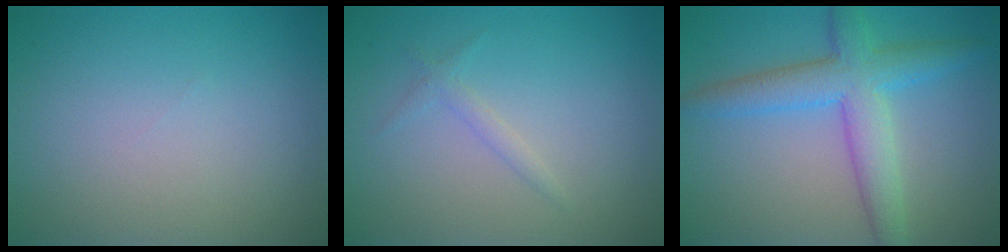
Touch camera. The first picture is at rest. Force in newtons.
{"total": 1.1, "press": 1.1, "slide": 0.1}
{"total": 5.6, "press": 5.6, "slide": 0.1}